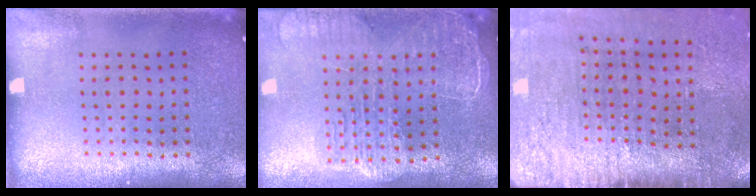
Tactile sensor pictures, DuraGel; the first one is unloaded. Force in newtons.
{"total": 2.5, "press": 2.2, "slide": 1.3}
{"total": 4.4, "press": 3.5, "slide": 2.5}